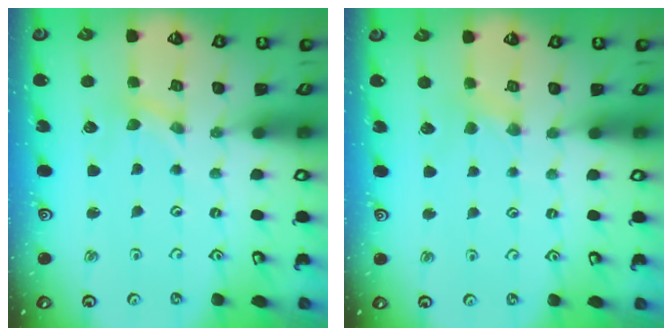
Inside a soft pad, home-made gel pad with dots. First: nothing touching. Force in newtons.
{"total": 1.8, "press": 1.8, "slide": 0.3}